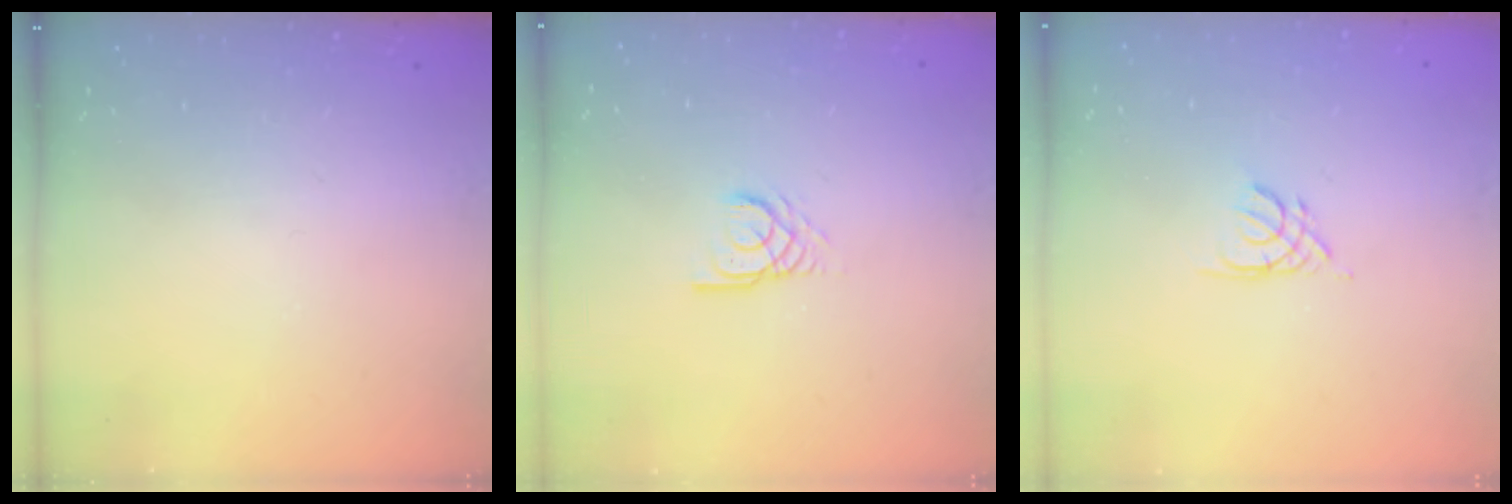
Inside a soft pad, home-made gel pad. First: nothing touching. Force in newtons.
{"total": 2.8, "press": 2.8, "slide": 0.1}
{"total": 2.1, "press": 2.0, "slide": 0.4}